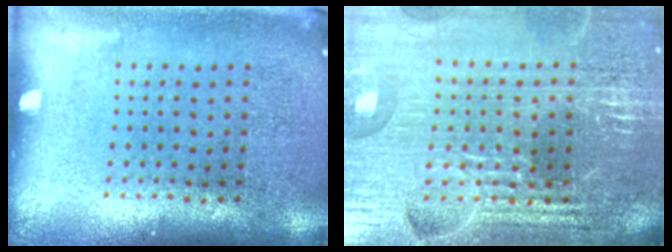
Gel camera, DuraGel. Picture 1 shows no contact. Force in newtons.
{"total": 4.7, "press": 4.5, "slide": 1.5}